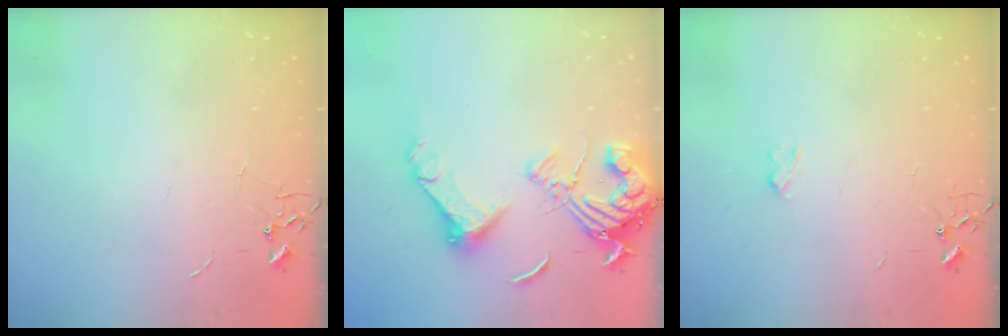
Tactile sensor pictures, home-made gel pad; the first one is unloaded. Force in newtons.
{"total": 16.5, "press": 16.4, "slide": 2.2}
{"total": 2.4, "press": 2.4, "slide": 0.4}